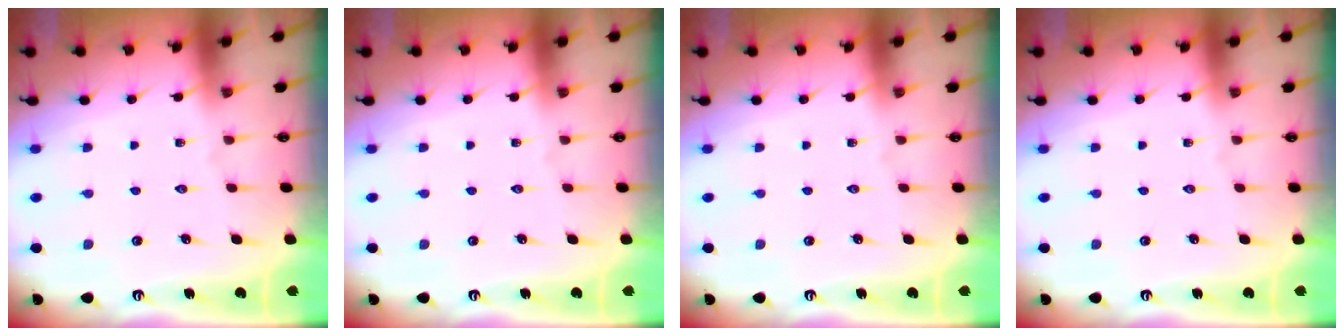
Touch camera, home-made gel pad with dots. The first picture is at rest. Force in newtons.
{"total": 0.0}
{"total": 0.0}
{"total": 0.0}